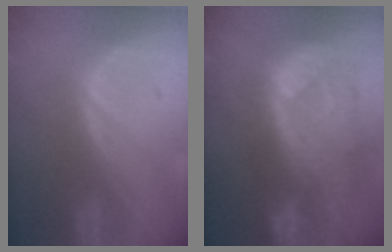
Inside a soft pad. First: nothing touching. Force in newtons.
{"total": 10.9, "press": 9.7, "slide": 5.1}